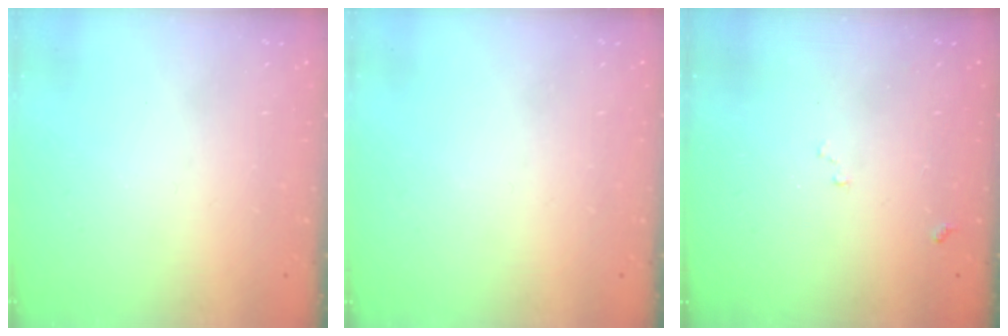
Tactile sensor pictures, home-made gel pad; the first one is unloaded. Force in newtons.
{"total": 0.0}
{"total": 7.4, "press": 7.4, "slide": 0.9}